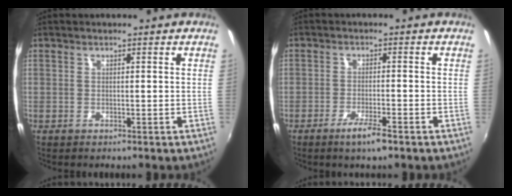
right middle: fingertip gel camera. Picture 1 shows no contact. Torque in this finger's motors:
{"motor_torque": [1.21, -0.92, 0.59, 0.20]}